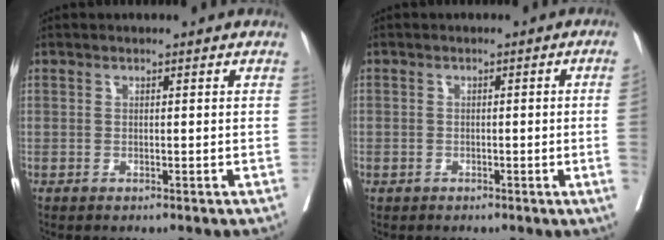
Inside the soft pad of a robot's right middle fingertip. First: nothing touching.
{"total": 2.3, "force": [-0.6, -0.1, 2.2], "torque": [-0.030, 0.006, -0.009]}